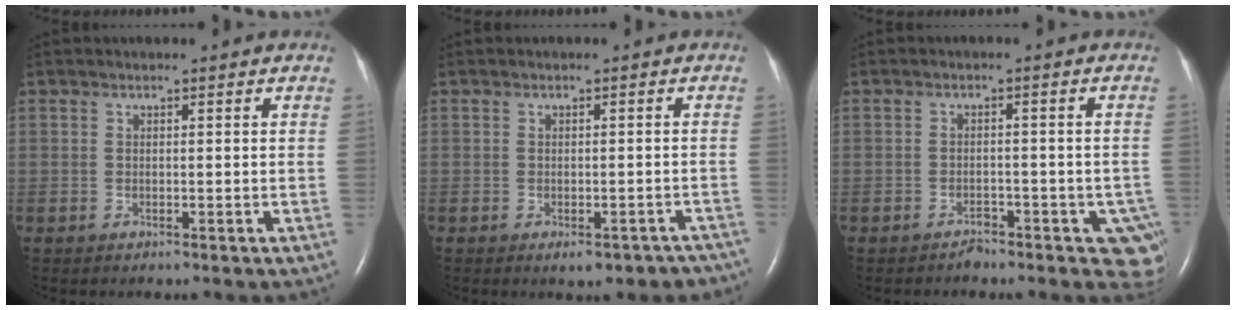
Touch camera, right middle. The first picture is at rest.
{"total": 6.7, "force": [-5.4, 2.9, 2.7], "torque": [-0.018, 0.009, -0.054]}
{"total": 5.4, "force": [-3.8, 3.0, 2.4], "torque": [0.008, 0.007, -0.055]}